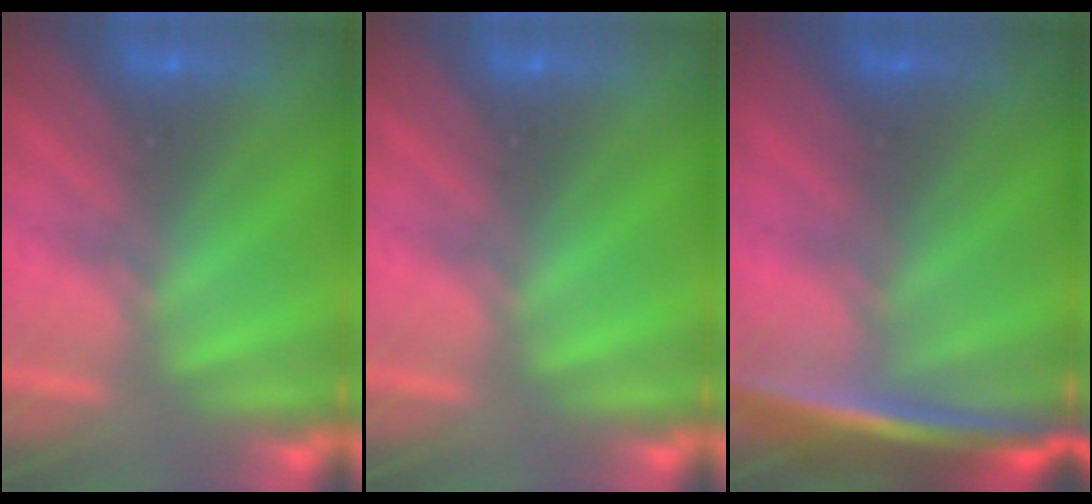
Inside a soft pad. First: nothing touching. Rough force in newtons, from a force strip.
{"total": 0.0}
{"total": 5.5}